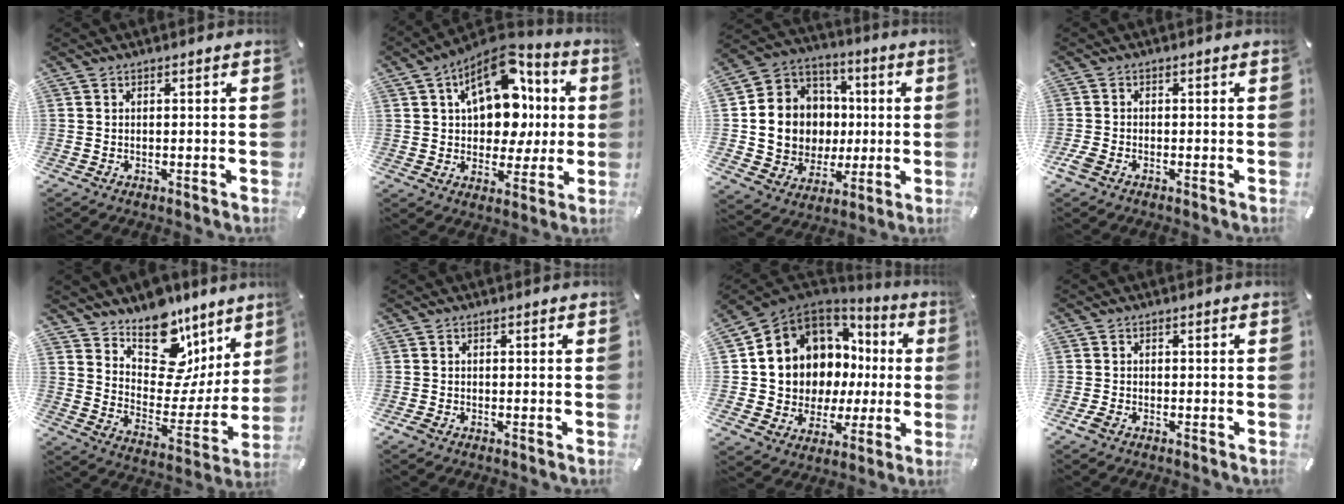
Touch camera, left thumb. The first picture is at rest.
{"total": 16.2, "force": [5.2, 11.6, 10.0], "torque": [-0.154, -0.026, 0.098]}
{"total": 13.9, "force": [0.1, 13.5, 3.4], "torque": [-0.069, -0.010, 0.025]}
{"total": 2.1, "force": [-1.4, 1.3, 1.1], "torque": [-0.029, -0.001, -0.029]}
{"total": 16.5, "force": [11.4, 10.1, 6.4], "torque": [-0.085, -0.108, 0.202]}
{"total": 1.1, "force": [-0.7, 0.8, 0.3], "torque": [-0.003, 0.003, -0.015]}
{"total": 10.2, "force": [3.8, 9.2, 2.2], "torque": [-0.060, -0.068, 0.088]}
{"total": 1.6, "force": [-0.9, 1.1, 0.7], "torque": [-0.010, 0.004, -0.019]}